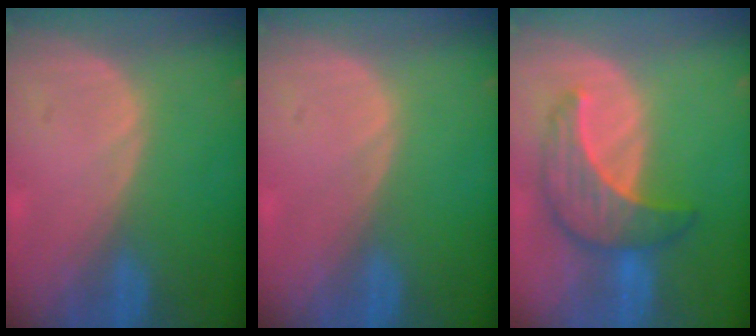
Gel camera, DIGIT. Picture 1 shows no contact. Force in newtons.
{"total": 0.0}
{"total": 7.4, "press": 7.4, "slide": 0.2}